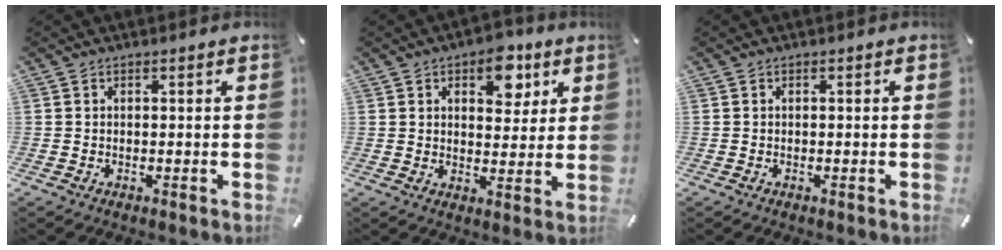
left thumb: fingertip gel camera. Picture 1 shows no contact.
{"total": 9.1, "force": [4.6, 5.8, 5.2], "torque": [-0.044, -0.018, 0.073]}
{"total": 0.0}